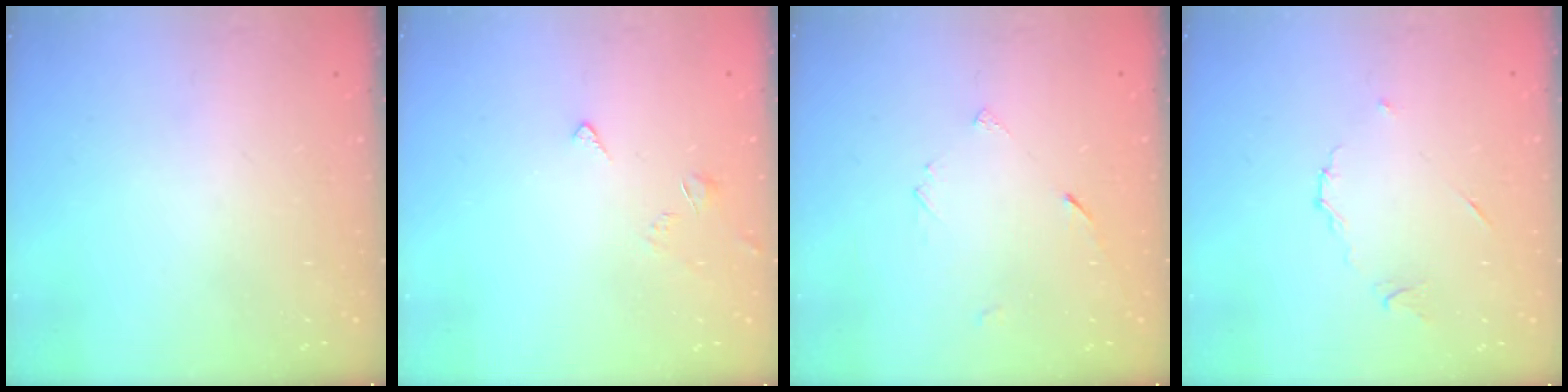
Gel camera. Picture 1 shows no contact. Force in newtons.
{"total": 2.5, "press": 2.4, "slide": 0.6}
{"total": 3.5, "press": 3.5, "slide": 0.3}
{"total": 5.5, "press": 5.5, "slide": 0.6}